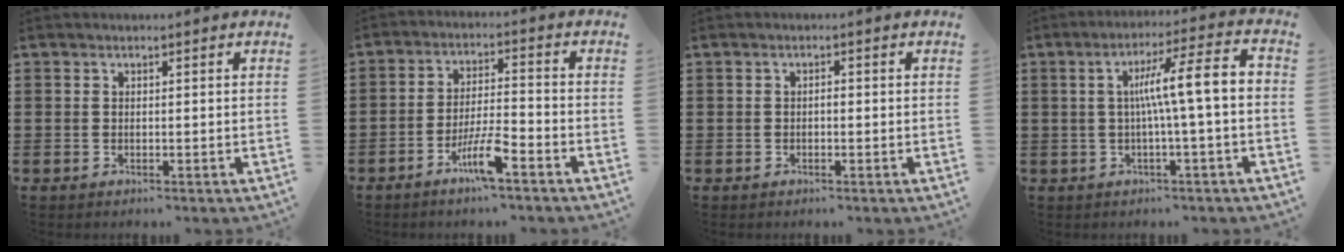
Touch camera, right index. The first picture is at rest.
{"total": 6.4, "force": [-4.0, 1.0, 4.9], "torque": [-0.106, -0.003, -0.077]}
{"total": 0.9, "force": [-0.3, 0.3, 0.8], "torque": [-0.016, -0.003, -0.004]}
{"total": 8.6, "force": [0.0, 0.5, 8.6], "torque": [-0.159, 0.005, -0.009]}